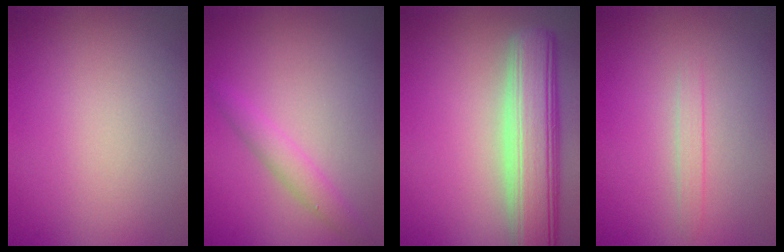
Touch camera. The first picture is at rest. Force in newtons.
{"total": 1.9, "press": 1.9, "slide": 0.0}
{"total": 8.0, "press": 7.9, "slide": 0.8}
{"total": 1.1, "press": 1.0, "slide": 0.1}